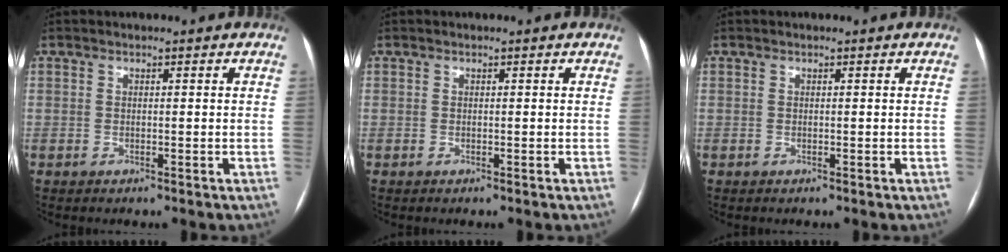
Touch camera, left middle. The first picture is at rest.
{"total": 0.0}
{"total": 0.0}